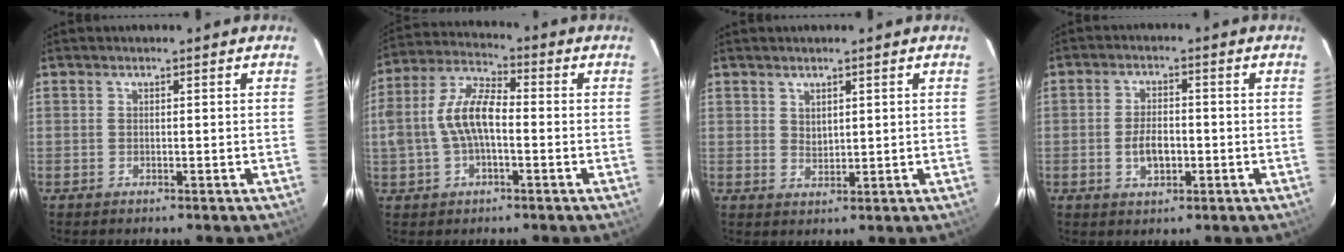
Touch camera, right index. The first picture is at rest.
{"total": 10.5, "force": [-1.3, 5.2, 9.0], "torque": [-0.189, 0.017, -0.024]}
{"total": 2.2, "force": [1.4, 1.3, 1.0], "torque": [-0.013, -0.001, 0.027]}
{"total": 5.3, "force": [-1.3, 2.9, 4.2], "torque": [-0.085, 0.001, -0.019]}